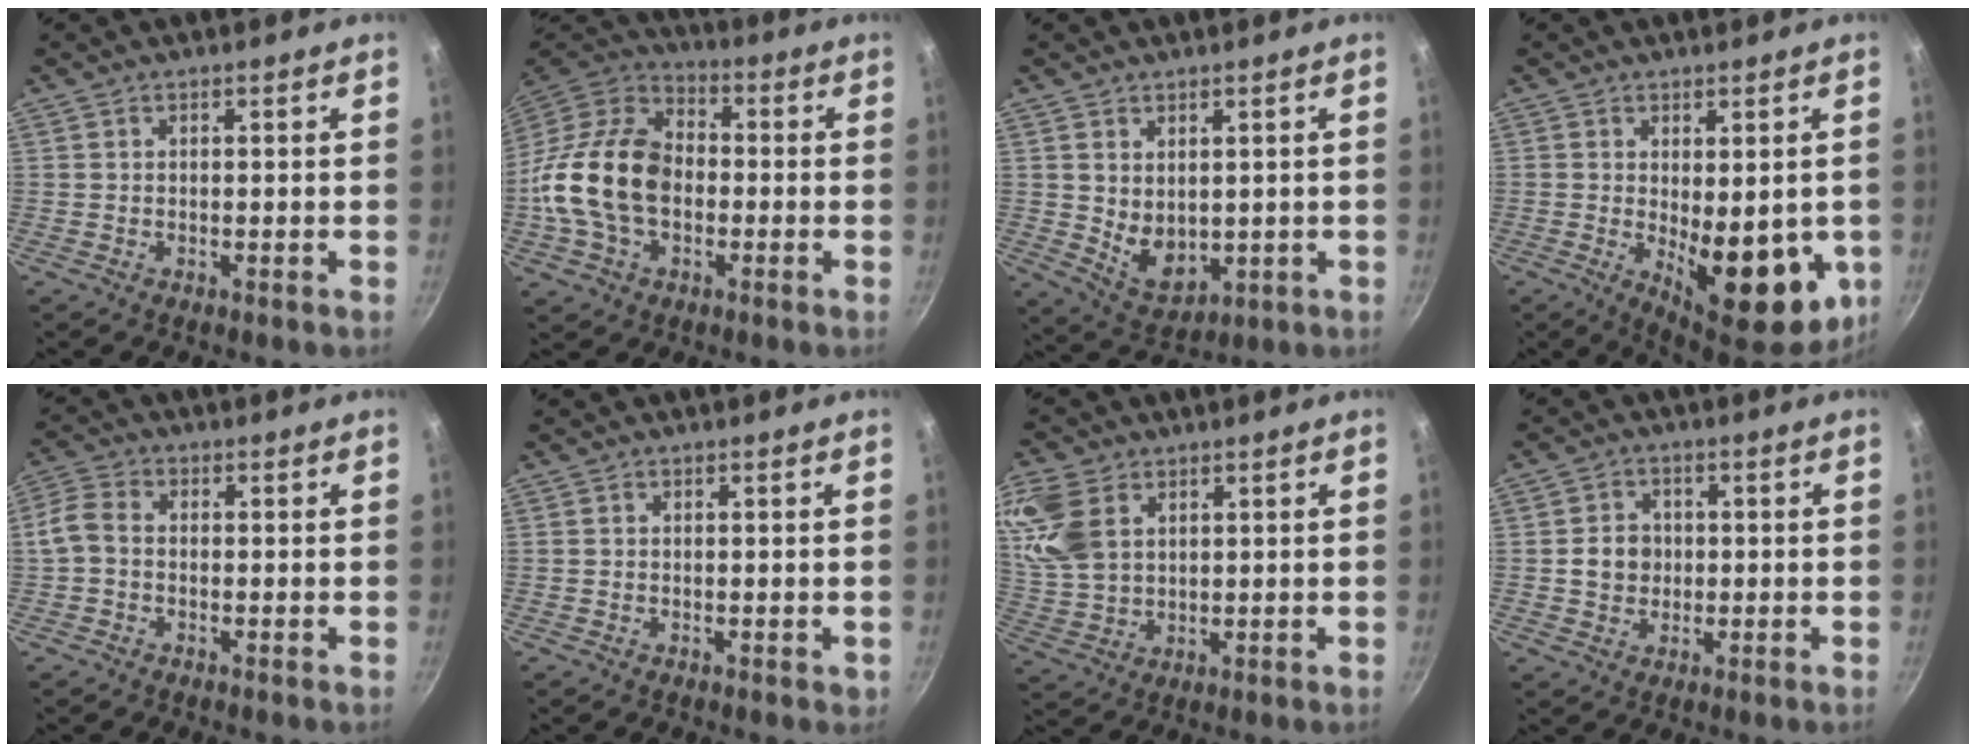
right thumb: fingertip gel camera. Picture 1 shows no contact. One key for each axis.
{"total": 18.8, "fx": -2.3, "fy": 12.9, "fz": 13.5, "tx": -0.236, "ty": 0.037, "tz": -0.057}
{"total": 7.2, "fx": 1.3, "fy": 5.1, "fz": 4.9, "tx": -0.064, "ty": -0.024, "tz": 0.043}
{"total": 16.1, "fx": -2.7, "fy": 7.4, "fz": 14.1, "tx": -0.155, "ty": -0.023, "tz": -0.019}
{"total": 4.6, "fx": -0.7, "fy": 3.5, "fz": 3.0, "tx": -0.068, "ty": 0.016, "tz": -0.029}
{"total": 0.6, "fx": 0.1, "fy": 0.5, "fz": 0.3, "tx": 0.000, "ty": 0.002, "tz": 0.002}
{"total": 11.8, "fx": 4.6, "fy": 8.0, "fz": 7.4, "tx": -0.148, "ty": -0.012, "tz": 0.098}
{"total": 5.2, "fx": 0.0, "fy": 4.6, "fz": 2.4, "tx": -0.015, "ty": 0.007, "tz": -0.002}